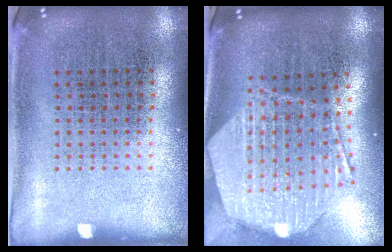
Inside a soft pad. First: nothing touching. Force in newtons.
{"total": 2.9, "press": 2.3, "slide": 1.8}